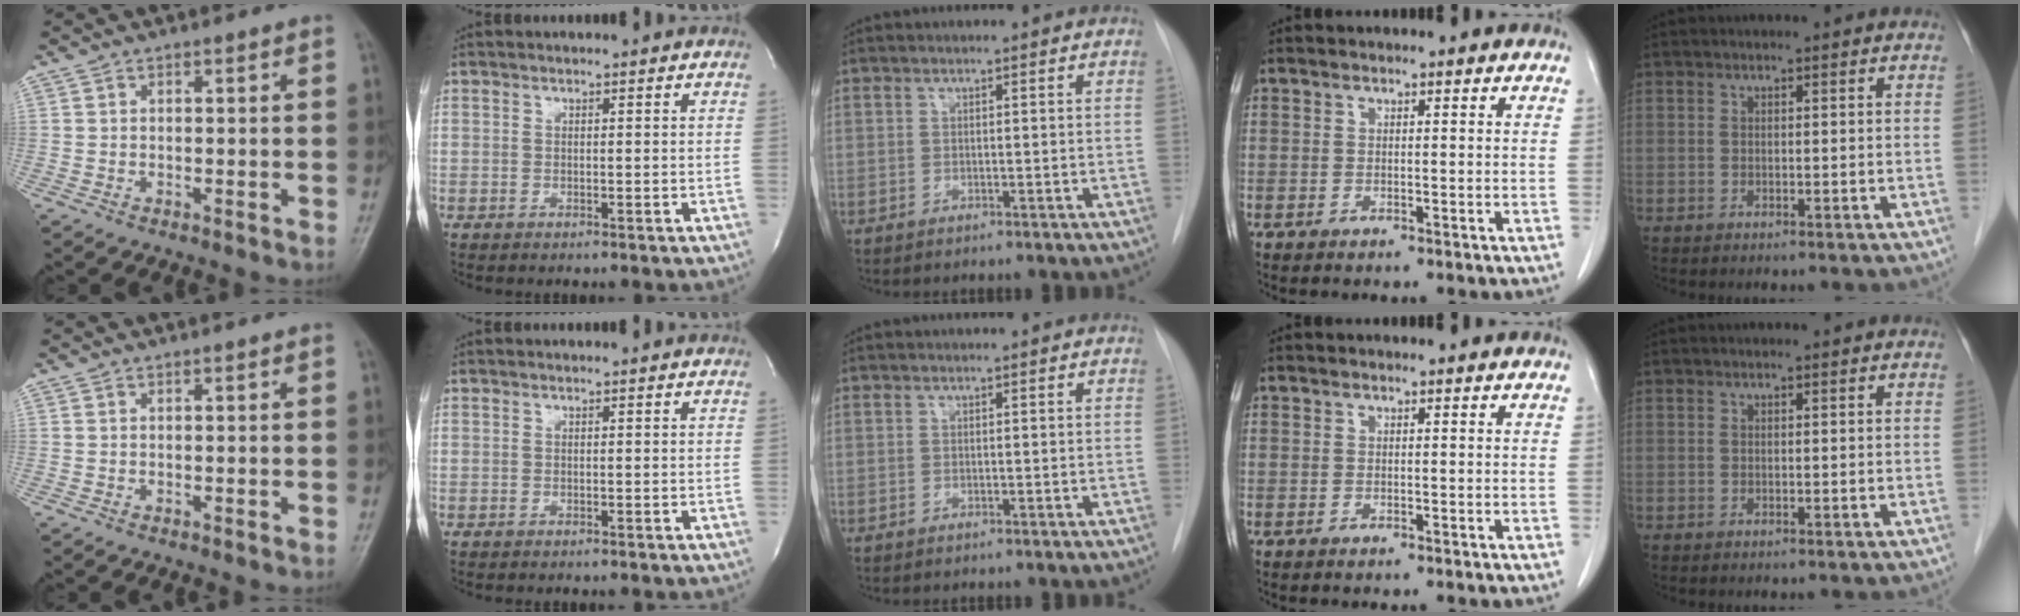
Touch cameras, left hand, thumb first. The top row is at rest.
{}